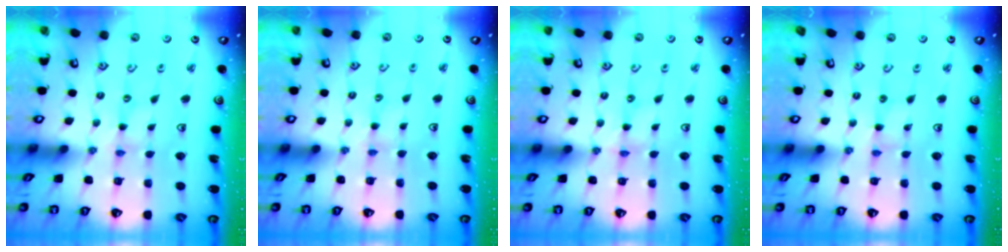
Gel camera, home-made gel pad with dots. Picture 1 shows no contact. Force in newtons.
{"total": 3.4, "press": 3.4, "slide": 0.4}
{"total": 0.0}
{"total": 1.1, "press": 1.1, "slide": 0.1}